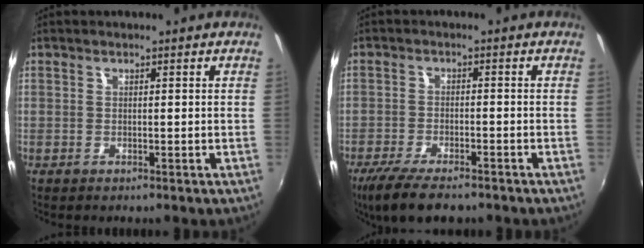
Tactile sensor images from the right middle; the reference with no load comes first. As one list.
[{"total": 10.0, "force": [-7.7, 2.8, 5.7], "torque": [-0.135, -0.034, -0.135]}]